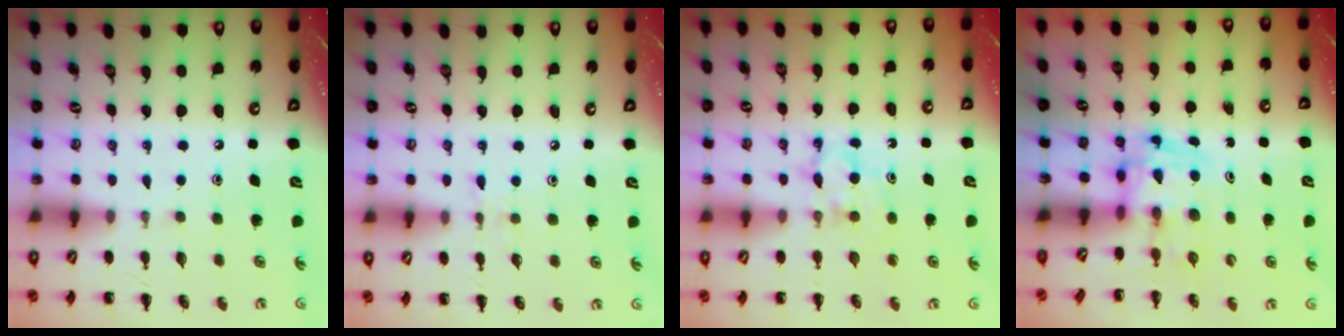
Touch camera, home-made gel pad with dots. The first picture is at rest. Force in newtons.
{"total": 3.9, "press": 3.7, "slide": 1.3}
{"total": 4.5, "press": 4.3, "slide": 1.3}
{"total": 3.5, "press": 3.5, "slide": 0.6}